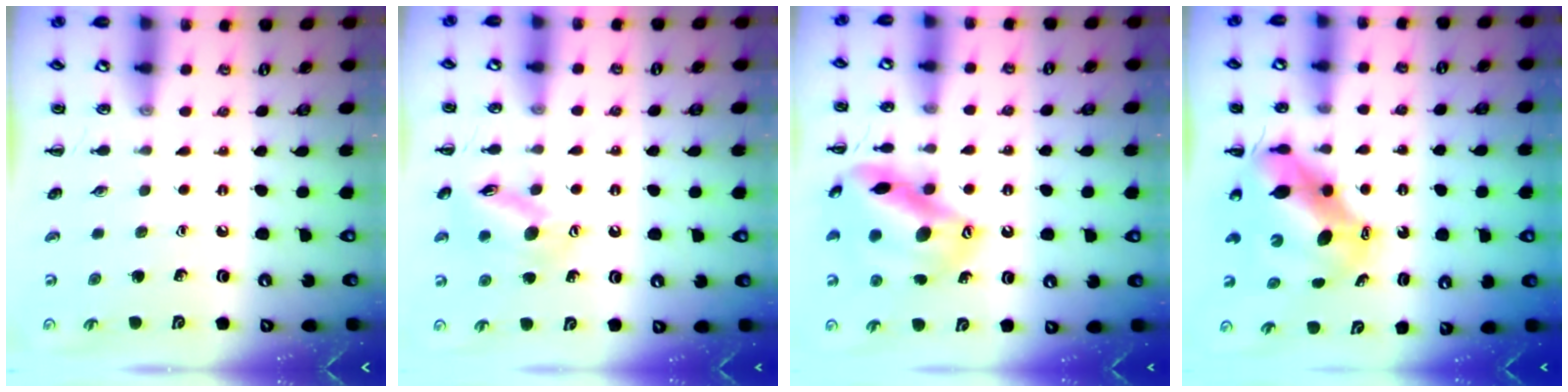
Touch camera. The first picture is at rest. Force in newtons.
{"total": 12.5, "press": 12.3, "slide": 2.0}
{"total": 18.6, "press": 18.6, "slide": 1.6}
{"total": 10.2, "press": 9.8, "slide": 2.8}